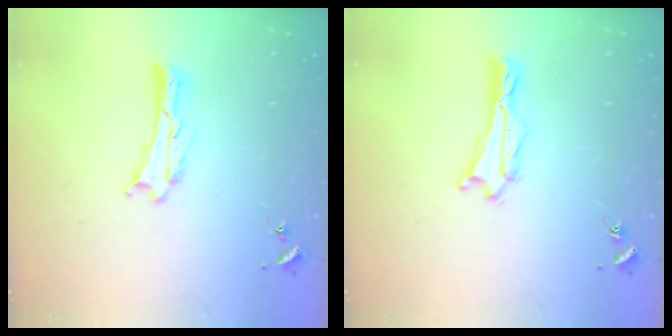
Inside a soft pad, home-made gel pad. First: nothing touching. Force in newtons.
{"total": 1.0, "press": 1.0, "slide": 0.1}